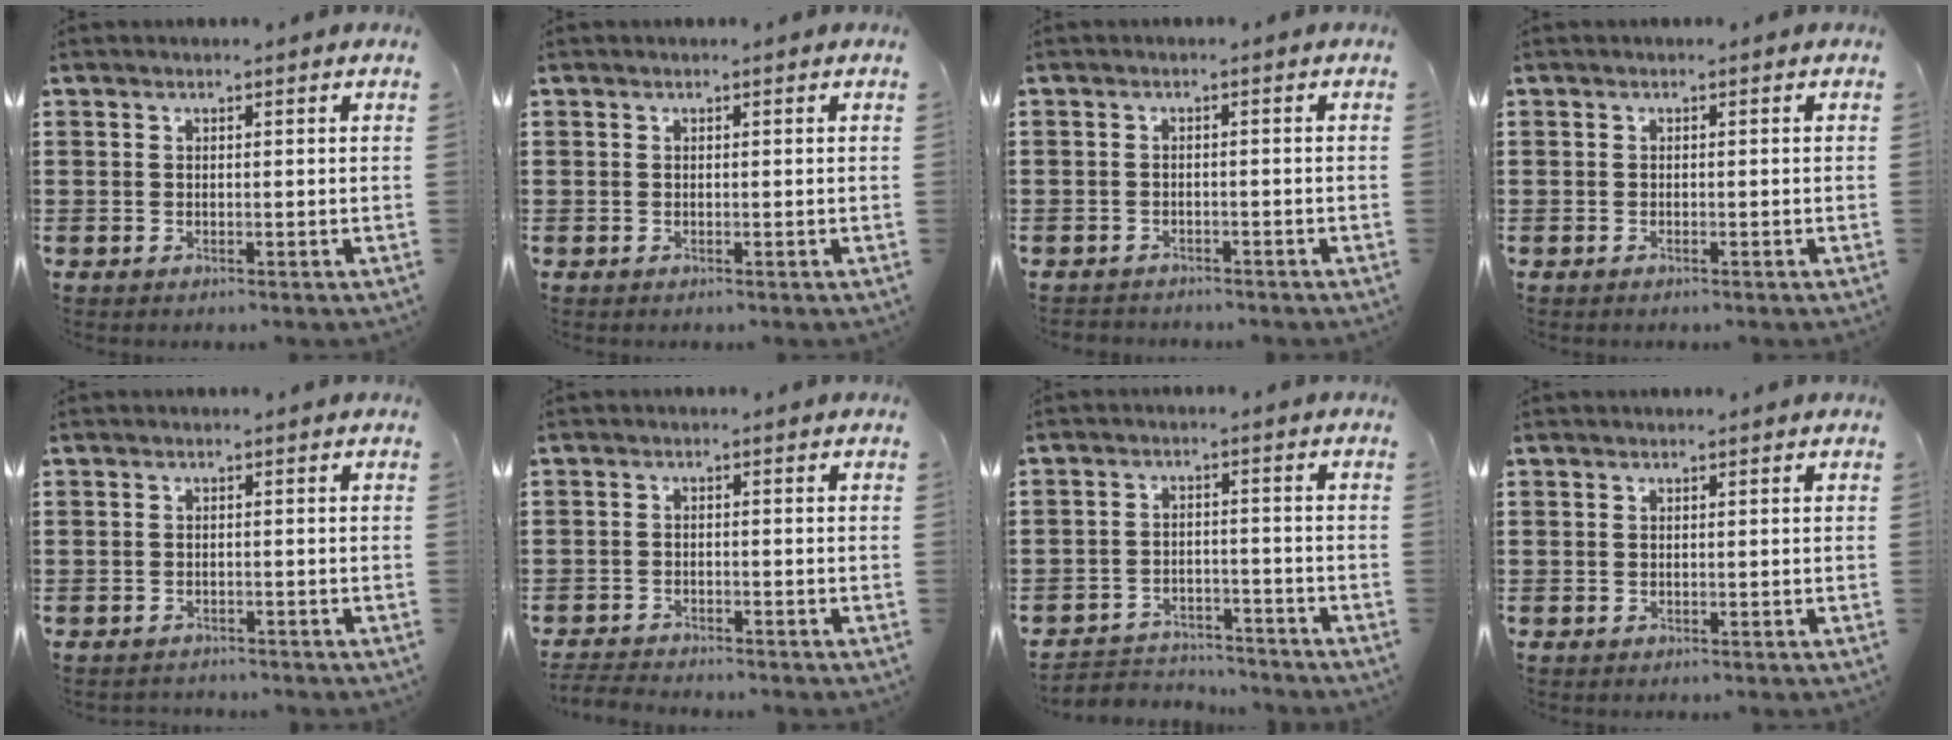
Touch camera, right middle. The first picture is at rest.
{"total": 0.0}
{"total": 1.4, "force": [-1.4, 0.1, -0.1], "torque": [-0.004, -0.001, -0.030]}
{"total": 0.5, "force": [-0.3, -0.1, 0.4], "torque": [-0.009, -0.006, -0.004]}
{"total": 1.1, "force": [-1.1, 0.1, -0.1], "torque": [-0.003, 0.001, -0.023]}
{"total": 2.5, "force": [-2.5, 0.1, 0.1], "torque": [-0.008, -0.005, -0.053]}
{"total": 3.6, "force": [-3.5, 0.9, -0.1], "torque": [-0.007, 0.002, -0.074]}
{"total": 0.0}